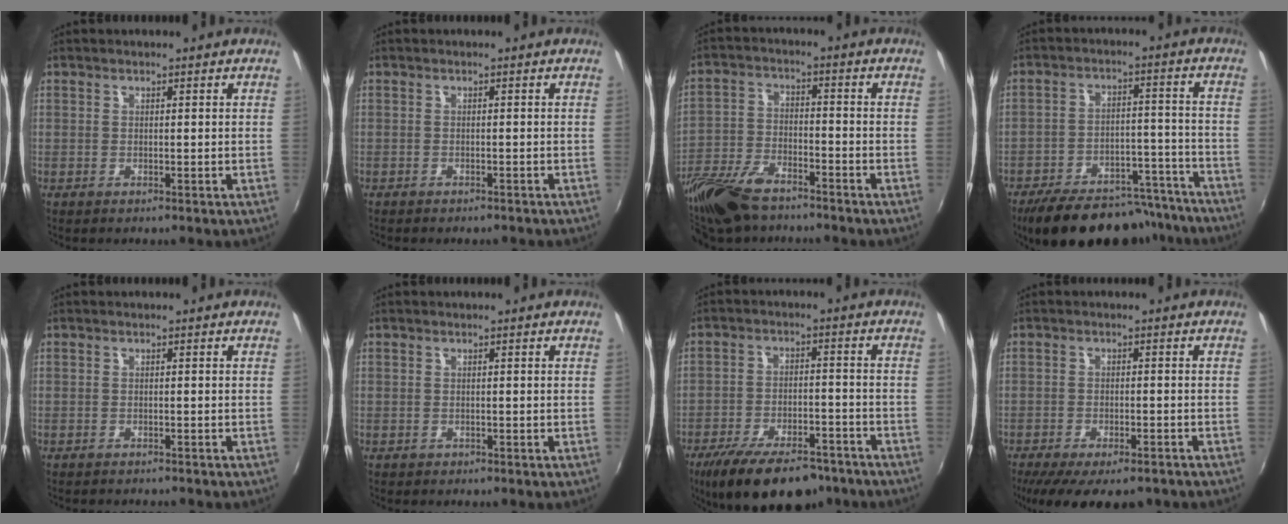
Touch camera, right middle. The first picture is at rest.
{"total": 2.4, "force": [-2.1, 0.6, 0.9], "torque": [-0.022, -0.010, -0.029]}
{"total": 14.7, "force": [-11.4, 5.6, 7.5], "torque": [-0.179, -0.025, -0.222]}
{"total": 21.6, "force": [-18.3, 7.6, 8.4], "torque": [-0.153, 0.024, -0.237]}
{"total": 1.8, "force": [-1.7, 0.2, 0.6], "torque": [-0.016, -0.010, -0.025]}
{"total": 0.0}
{"total": 17.7, "force": [-13.1, 6.8, 9.8], "torque": [-0.189, -0.025, -0.194]}
{"total": 13.1, "force": [-9.8, 4.4, 7.4], "torque": [-0.150, -0.044, -0.146]}